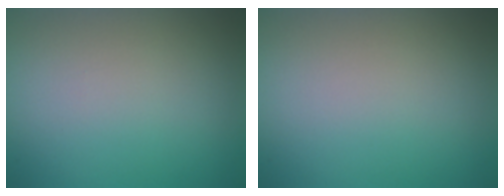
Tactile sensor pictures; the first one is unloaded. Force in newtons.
{"total": 0.0}